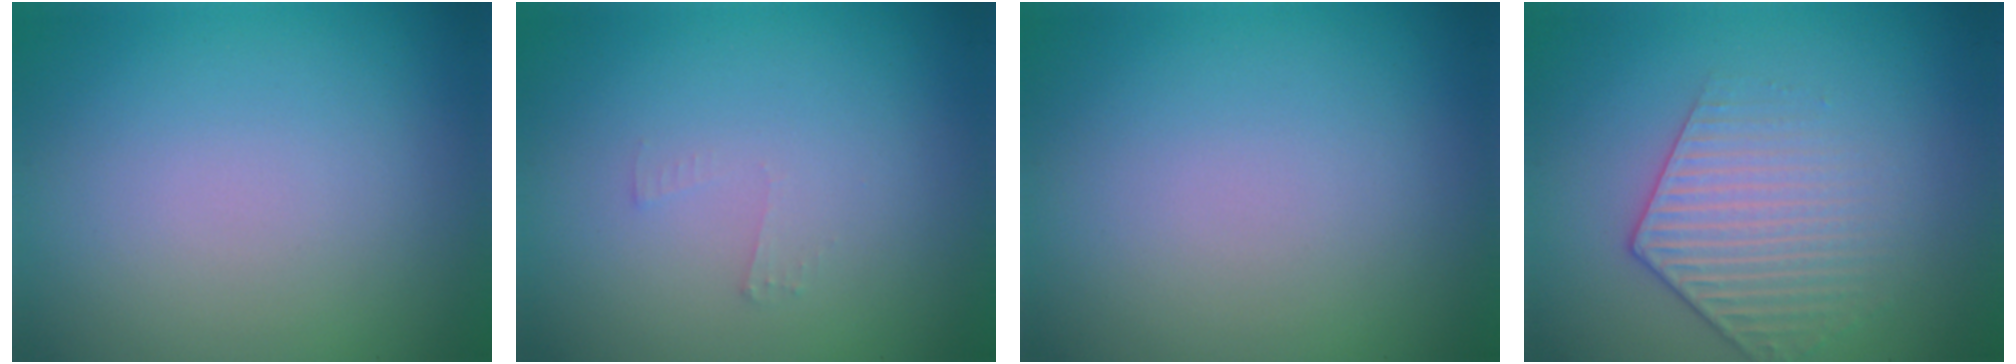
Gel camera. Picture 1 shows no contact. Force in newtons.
{"total": 0.7, "press": 0.7, "slide": 0.1}
{"total": 0.0}
{"total": 3.1, "press": 2.9, "slide": 1.2}